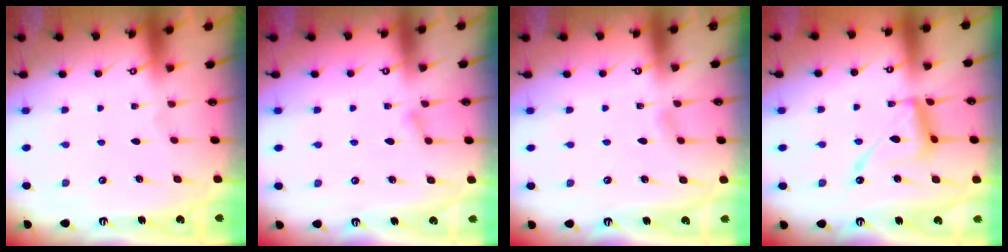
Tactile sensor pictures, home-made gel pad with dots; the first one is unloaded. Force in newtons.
{"total": 5.2, "press": 5.2, "slide": 0.4}
{"total": 4.9, "press": 4.9, "slide": 0.6}
{"total": 13.2, "press": 13.2, "slide": 1.0}